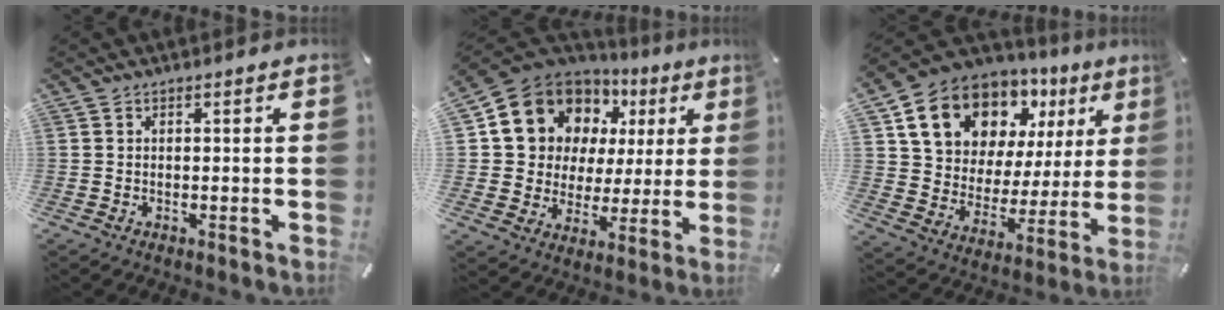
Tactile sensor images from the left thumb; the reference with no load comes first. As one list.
[{"total": 14.8, "force": [6.5, 12.4, 4.6], "torque": [-0.077, -0.051, 0.125]}, {"total": 16.0, "force": [10.8, 10.0, 6.1], "torque": [-0.118, -0.074, 0.198]}]